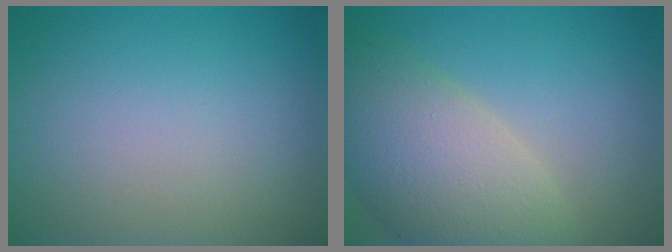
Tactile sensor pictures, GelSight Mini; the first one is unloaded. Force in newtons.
{"total": 8.2, "press": 8.2, "slide": 0.7}